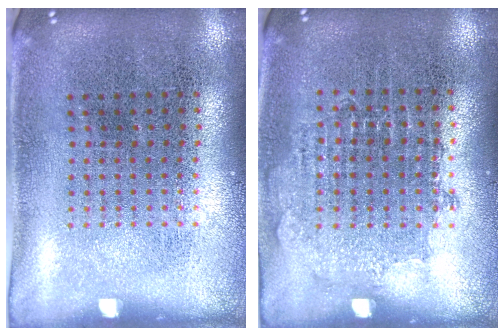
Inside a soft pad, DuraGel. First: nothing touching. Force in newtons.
{"total": 0.7, "press": 0.7, "slide": 0.2}